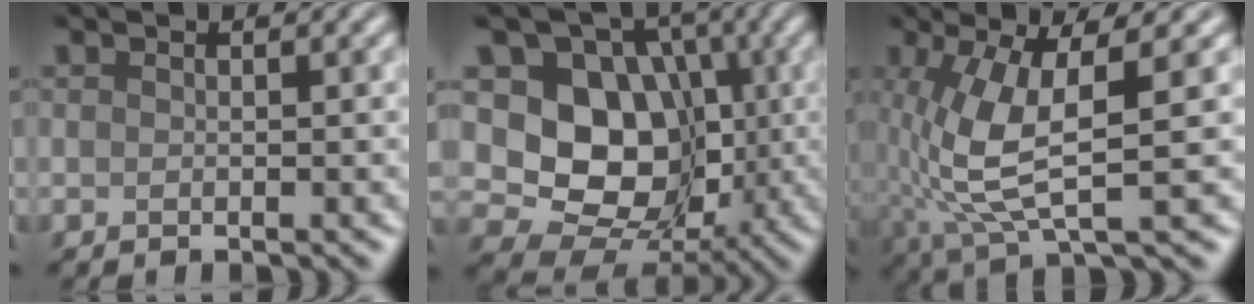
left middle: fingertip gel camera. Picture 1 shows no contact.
{"total": 10.0, "force": [-0.2, 8.0, 6.0], "torque": [-0.091, -0.009, -0.016]}
{"total": 6.8, "force": [0.2, 1.9, 6.5], "torque": [-0.148, -0.003, 0.009]}